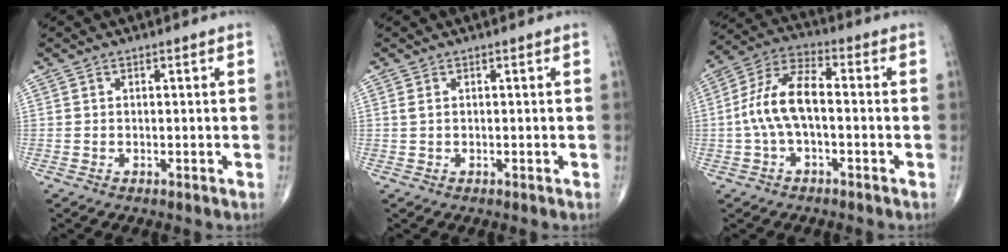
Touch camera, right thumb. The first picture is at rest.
{"total": 0.6, "force": [0.2, 0.3, 0.5], "torque": [-0.015, 0.001, 0.004]}
{"total": 10.6, "force": [-1.0, 5.0, 9.3], "torque": [-0.193, 0.039, -0.024]}